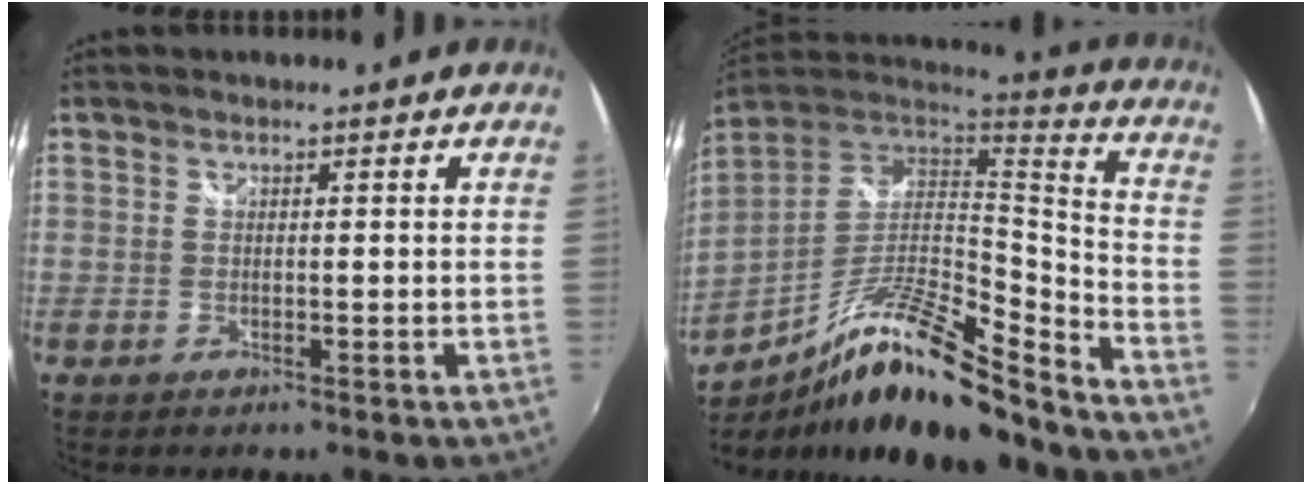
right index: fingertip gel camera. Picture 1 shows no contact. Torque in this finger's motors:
{"motor_torque": [0.24, -0.78, 0.69, 0.17]}